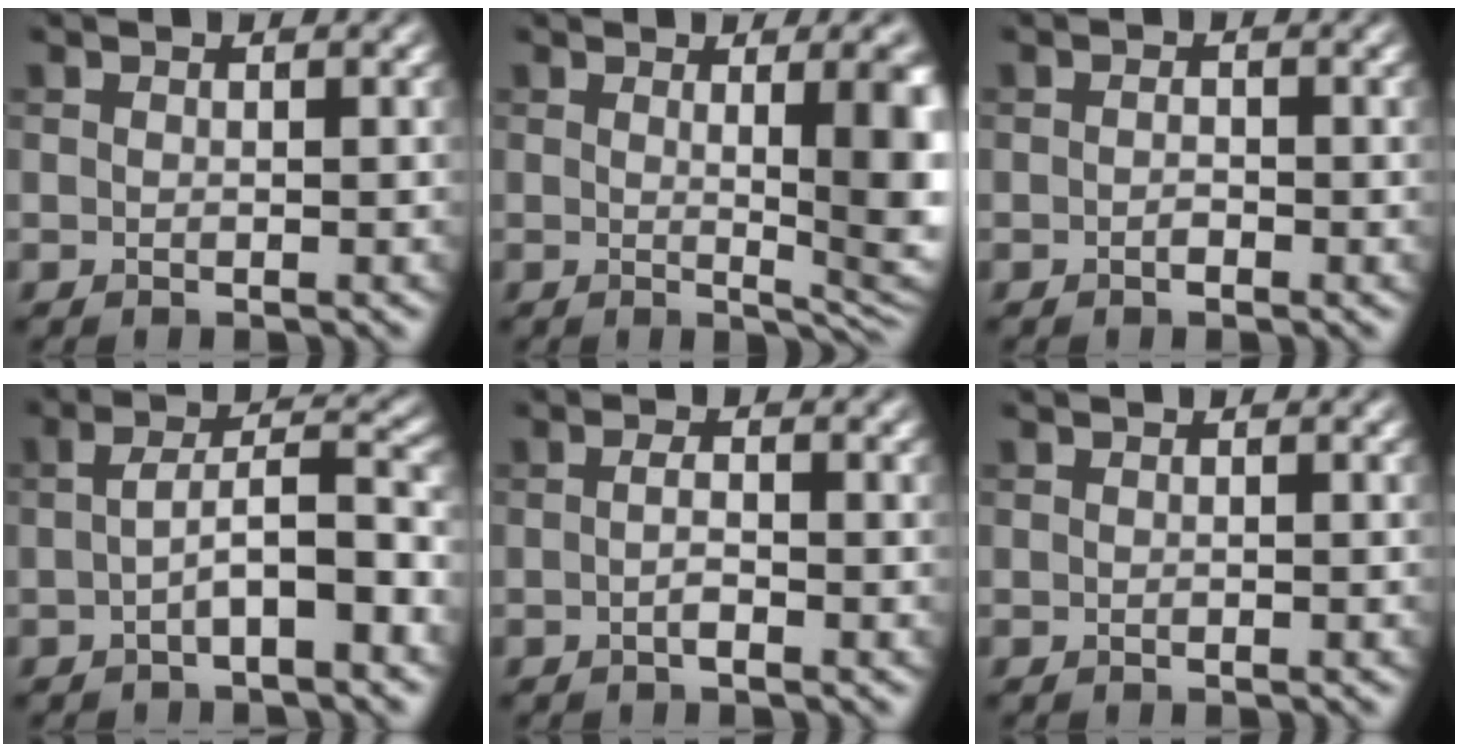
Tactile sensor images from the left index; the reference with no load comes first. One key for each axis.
{"total": 7.6, "fx": 0.8, "fy": 2.1, "fz": 7.2, "tx": -0.067, "ty": -0.006, "tz": 0.016}
{"total": 0.9, "fx": -0.4, "fy": 0.4, "fz": 0.7, "tx": -0.012, "ty": 0.002, "tz": -0.007}
{"total": 5.3, "fx": -1.1, "fy": 1.5, "fz": 4.9, "tx": -0.083, "ty": 0.010, "tz": -0.024}
{"total": 1.4, "fx": -0.4, "fy": 0.3, "fz": 1.3, "tx": -0.025, "ty": 0.000, "tz": -0.009}
{"total": 0.0}